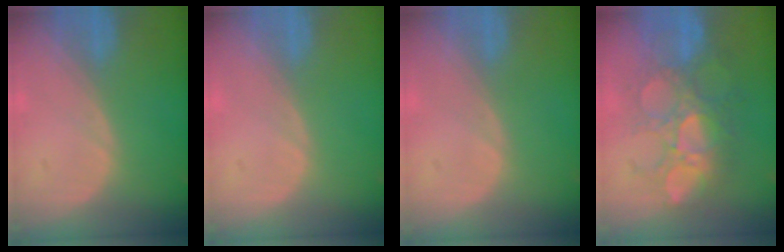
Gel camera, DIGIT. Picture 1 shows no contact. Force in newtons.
{"total": 0.0}
{"total": 0.0}
{"total": 9.9, "press": 9.4, "slide": 2.9}